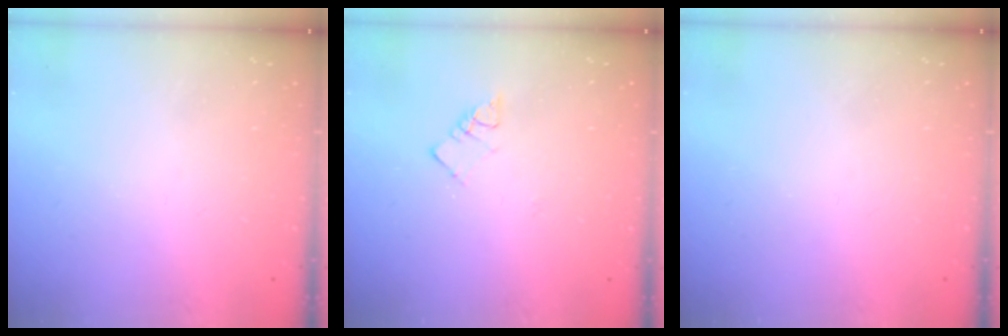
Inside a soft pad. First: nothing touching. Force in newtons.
{"total": 3.6, "press": 3.6, "slide": 0.3}
{"total": 0.0}